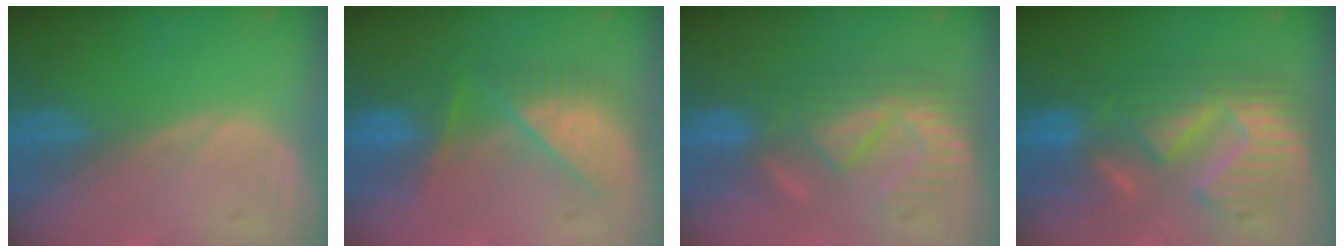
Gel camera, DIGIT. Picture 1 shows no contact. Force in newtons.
{"total": 7.5, "press": 7.3, "slide": 1.9}
{"total": 8.3, "press": 7.8, "slide": 2.8}
{"total": 10.4, "press": 10.4, "slide": 0.7}